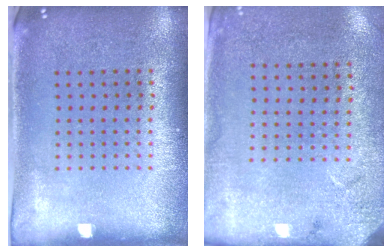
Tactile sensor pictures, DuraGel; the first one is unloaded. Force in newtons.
{"total": 2.6, "press": 2.1, "slide": 1.6}